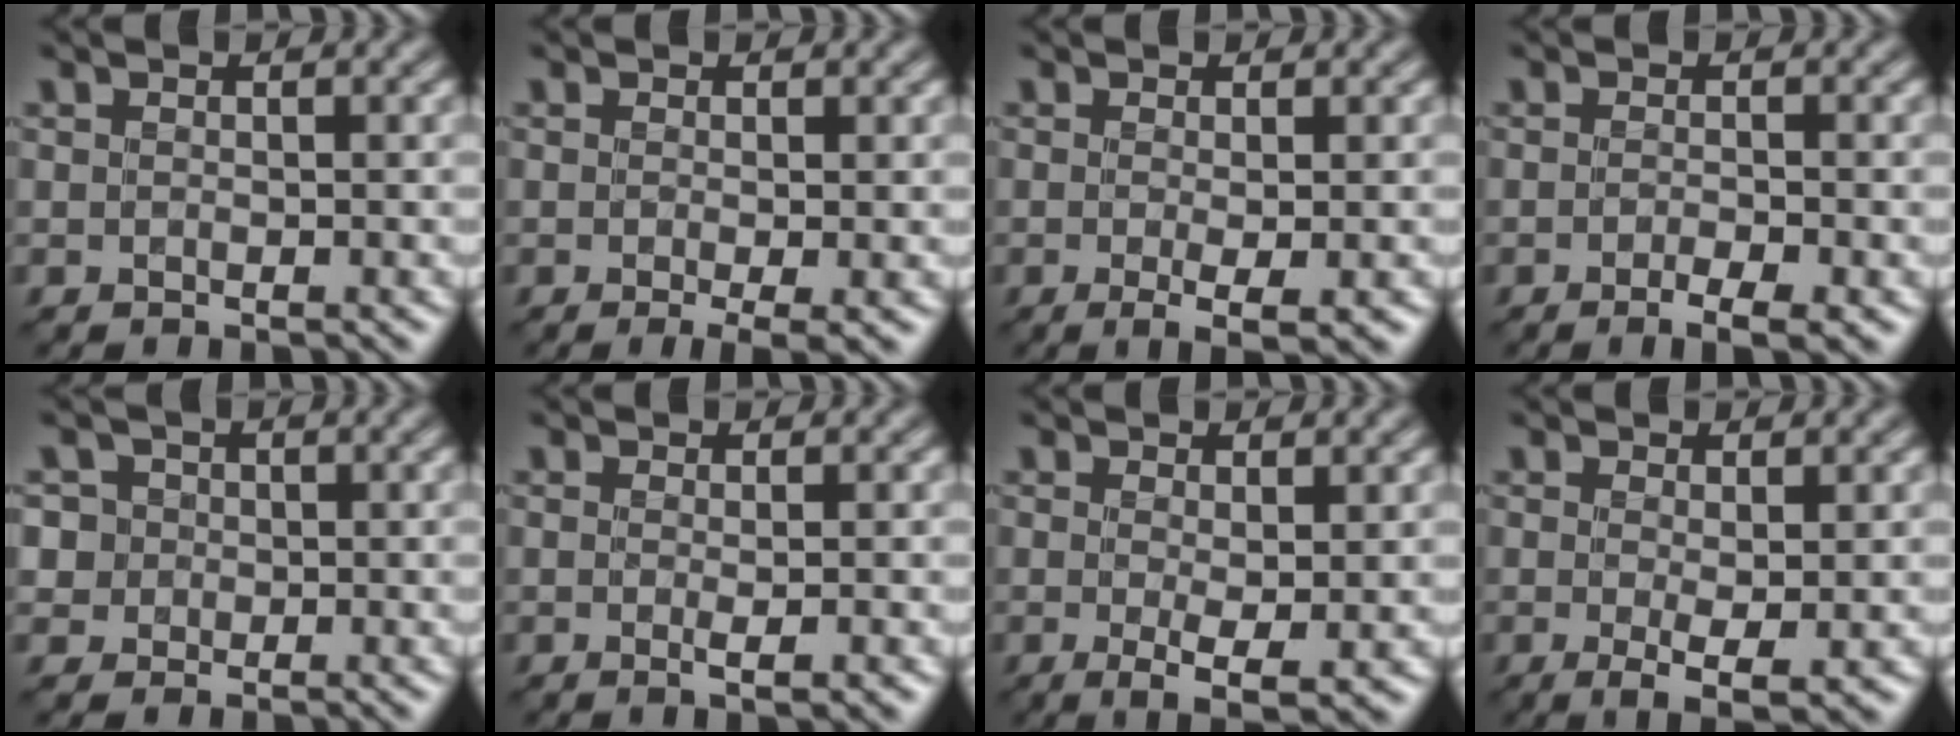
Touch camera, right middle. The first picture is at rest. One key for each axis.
{"total": 2.4, "fx": -0.8, "fy": 0.5, "fz": 2.2, "tx": -0.042, "ty": -0.007, "tz": -0.015}
{"total": 2.8, "fx": -0.6, "fy": 0.7, "fz": 2.6, "tx": -0.046, "ty": -0.006, "tz": -0.007}
{"total": 2.7, "fx": -1.3, "fy": 0.6, "fz": 2.3, "tx": -0.044, "ty": -0.001, "tz": -0.023}
{"total": 4.5, "fx": 0.6, "fy": 4.4, "fz": 1.1, "tx": -0.015, "ty": 0.033, "tz": -0.019}
{"total": 2.2, "fx": -0.1, "fy": 0.8, "fz": 2.1, "tx": -0.019, "ty": 0.001, "tz": -0.004}
{"total": 3.0, "fx": -0.1, "fy": 0.8, "fz": 2.9, "tx": -0.056, "ty": -0.009, "tz": -0.001}
{"total": 2.8, "fx": -0.2, "fy": 0.7, "fz": 2.7, "tx": -0.053, "ty": -0.008, "tz": -0.003}